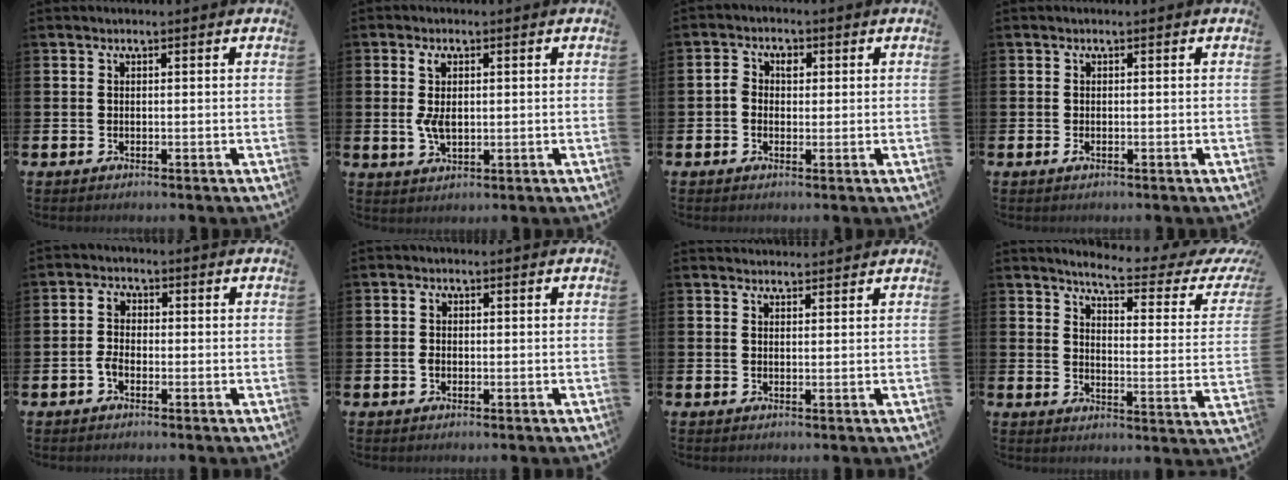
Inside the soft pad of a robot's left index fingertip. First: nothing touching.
{"total": 4.1, "force": [0.9, 2.3, 3.3], "torque": [-0.060, 0.006, 0.012]}
{"total": 2.5, "force": [0.2, 2.1, 1.4], "torque": [-0.028, 0.010, 0.000]}
{"total": 0.8, "force": [-0.4, 0.4, 0.5], "torque": [-0.017, 0.003, -0.006]}
{"total": 2.9, "force": [-0.7, 2.0, 2.1], "torque": [-0.036, 0.008, -0.014]}
{"total": 1.7, "force": [0.0, 1.3, 1.1], "torque": [-0.013, 0.005, -0.005]}
{"total": 2.0, "force": [2.0, 0.4, -0.1], "torque": [0.009, -0.010, 0.034]}
{"total": 5.2, "force": [4.4, 0.4, 2.8], "torque": [-0.060, -0.039, 0.062]}